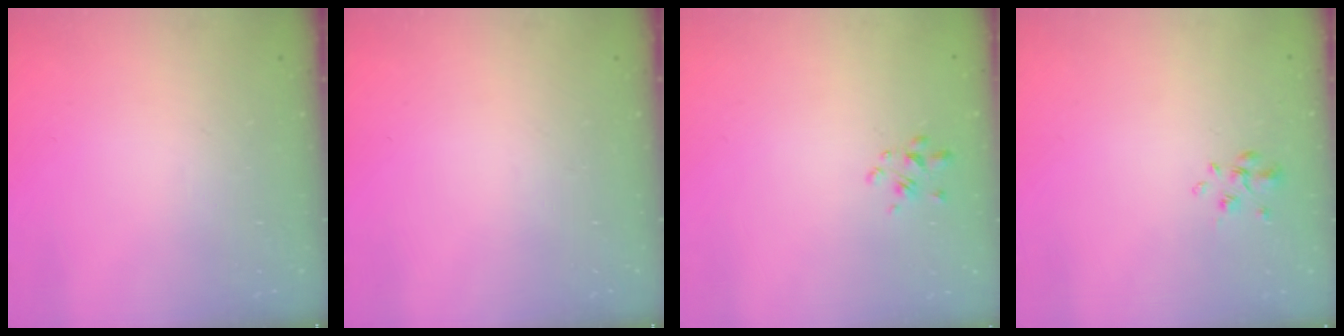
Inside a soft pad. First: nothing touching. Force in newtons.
{"total": 0.0}
{"total": 2.6, "press": 2.4, "slide": 1.0}
{"total": 2.5, "press": 2.4, "slide": 0.9}